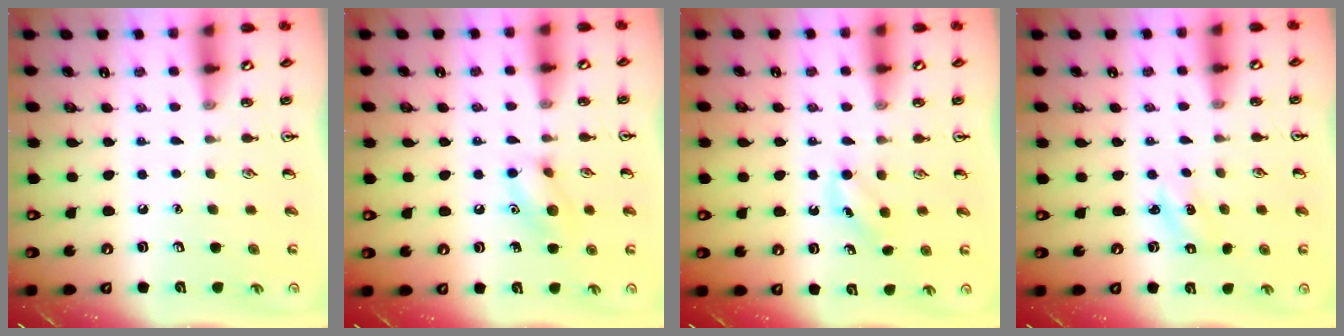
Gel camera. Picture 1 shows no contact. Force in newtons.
{"total": 8.6, "press": 8.6, "slide": 0.7}
{"total": 3.5, "press": 3.3, "slide": 1.0}
{"total": 1.5, "press": 1.4, "slide": 0.4}